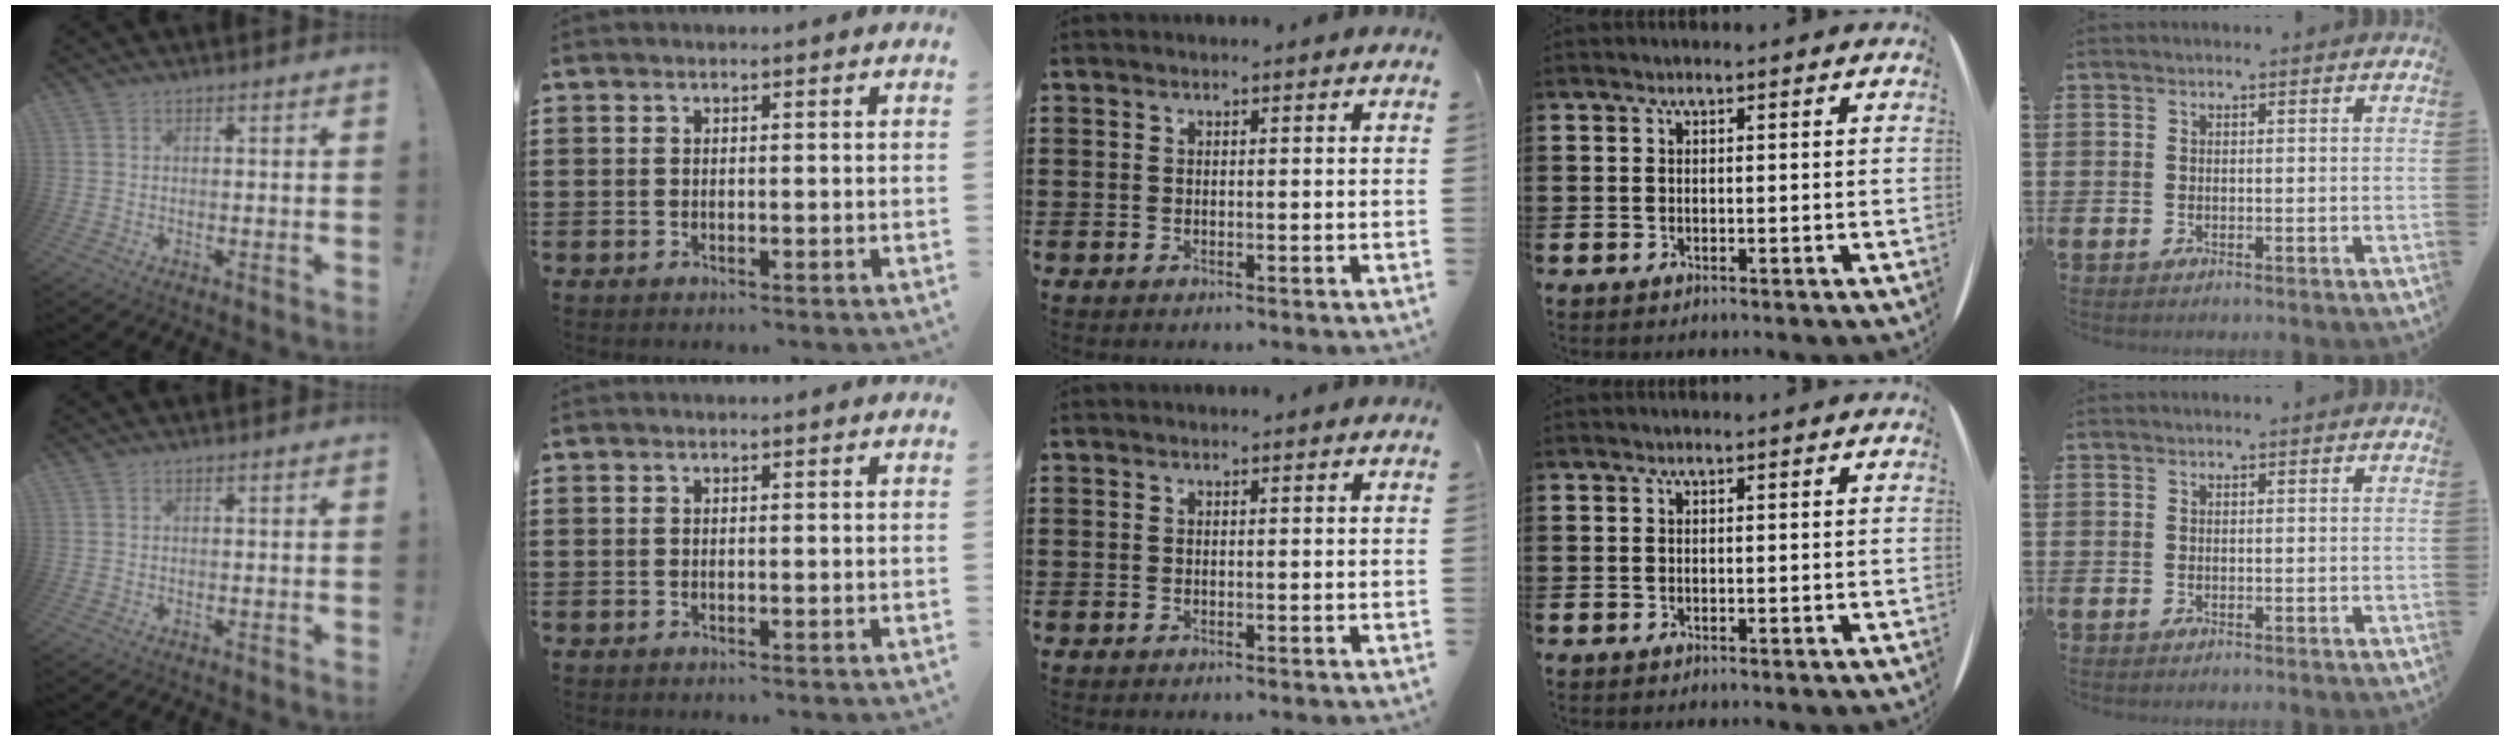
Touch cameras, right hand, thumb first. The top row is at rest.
{}